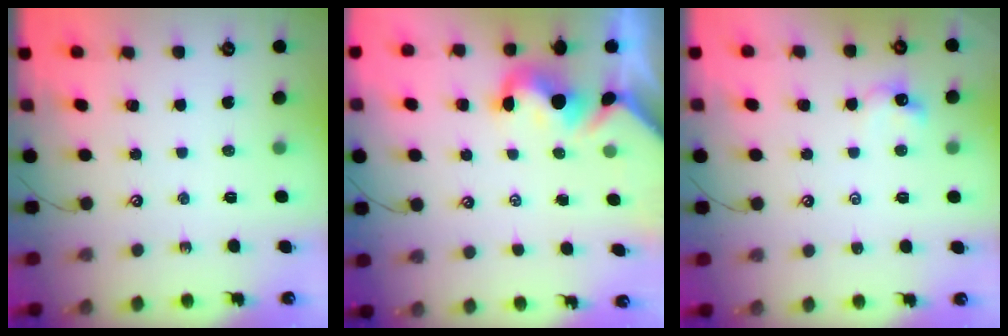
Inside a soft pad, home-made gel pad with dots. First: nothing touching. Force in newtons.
{"total": 1.4, "press": 1.2, "slide": 0.7}
{"total": 1.7, "press": 1.7, "slide": 0.3}